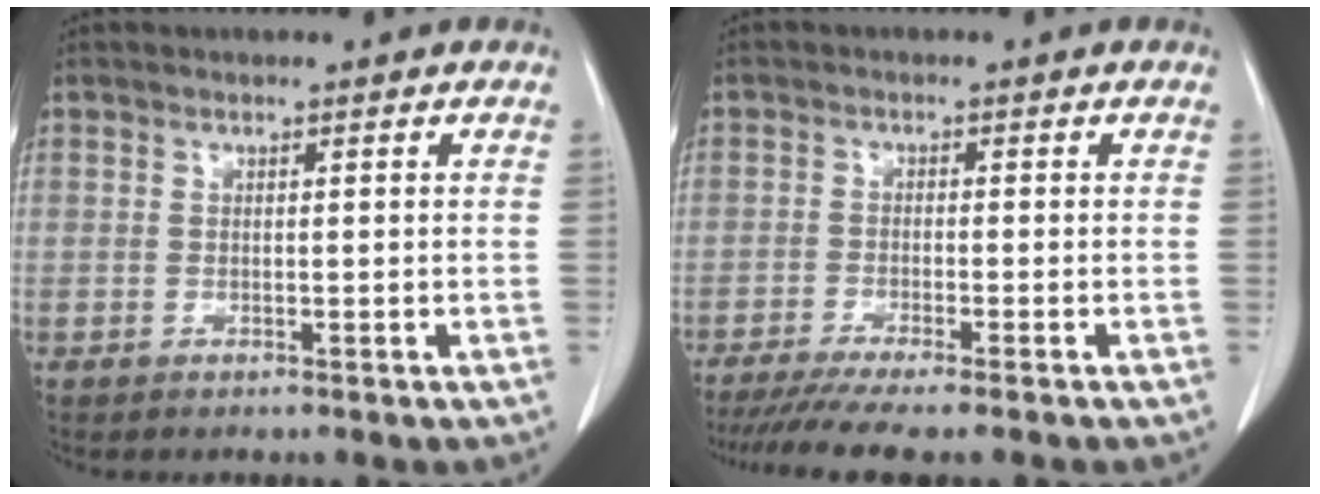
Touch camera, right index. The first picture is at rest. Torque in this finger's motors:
{"motor_torque": [1.08, -1.05, 0.41, 0.12]}